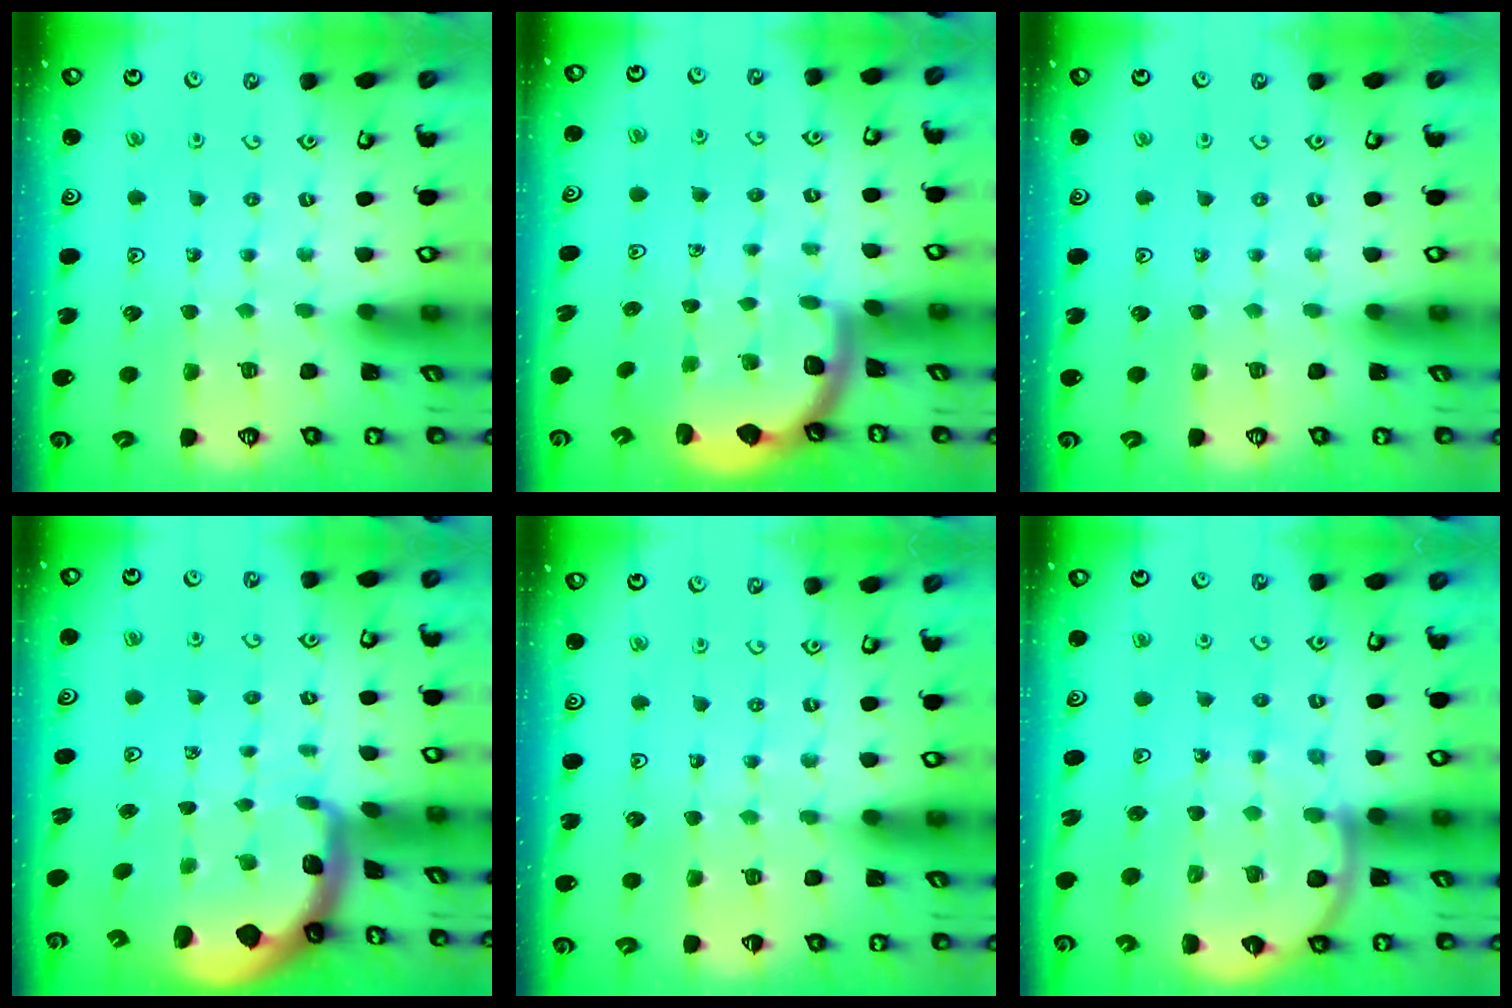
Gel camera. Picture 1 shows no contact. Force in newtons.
{"total": 1.6, "press": 1.6, "slide": 0.1}
{"total": 0.0}
{"total": 1.9, "press": 1.9, "slide": 0.4}
{"total": 2.4, "press": 2.4, "slide": 0.5}
{"total": 9.9, "press": 9.7, "slide": 2.2}